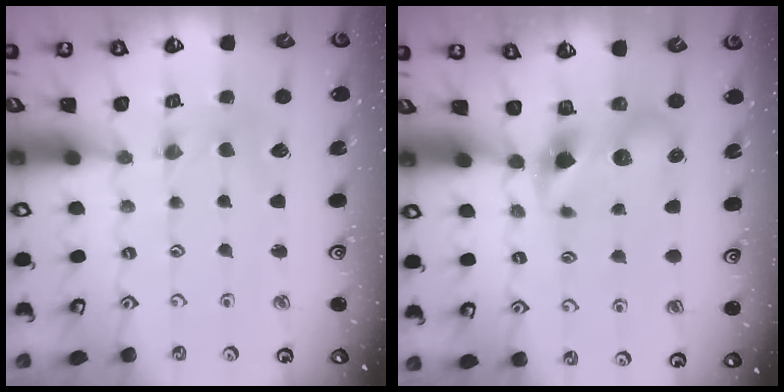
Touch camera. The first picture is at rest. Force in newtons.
{"total": 6.9, "press": 6.8, "slide": 1.1}